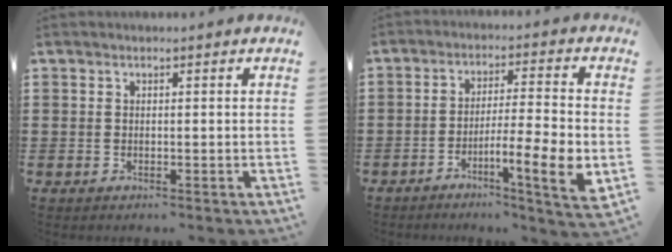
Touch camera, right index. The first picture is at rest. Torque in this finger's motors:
{"motor_torque": [0.52, -0.52, 0.64, 0.13]}